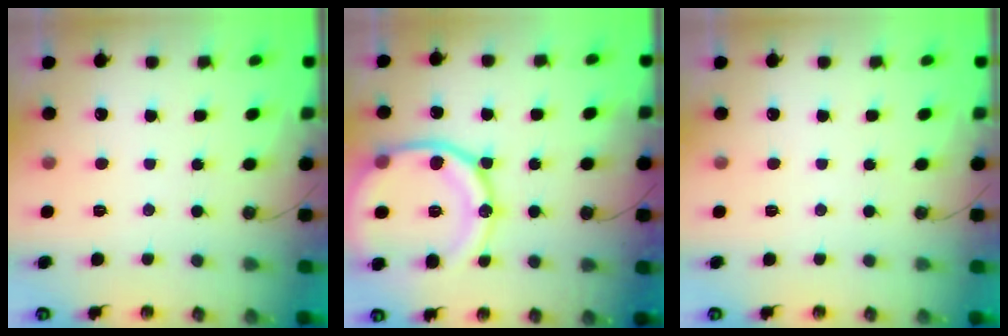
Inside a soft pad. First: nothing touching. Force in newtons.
{"total": 20.1, "press": 20.0, "slide": 2.2}
{"total": 0.0}